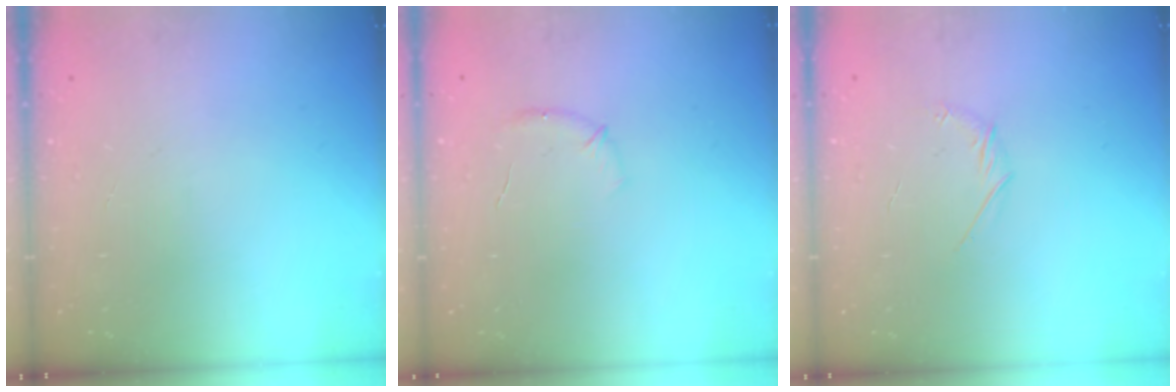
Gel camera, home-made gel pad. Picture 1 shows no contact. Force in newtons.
{"total": 6.8, "press": 6.6, "slide": 1.8}
{"total": 4.3, "press": 4.1, "slide": 1.1}